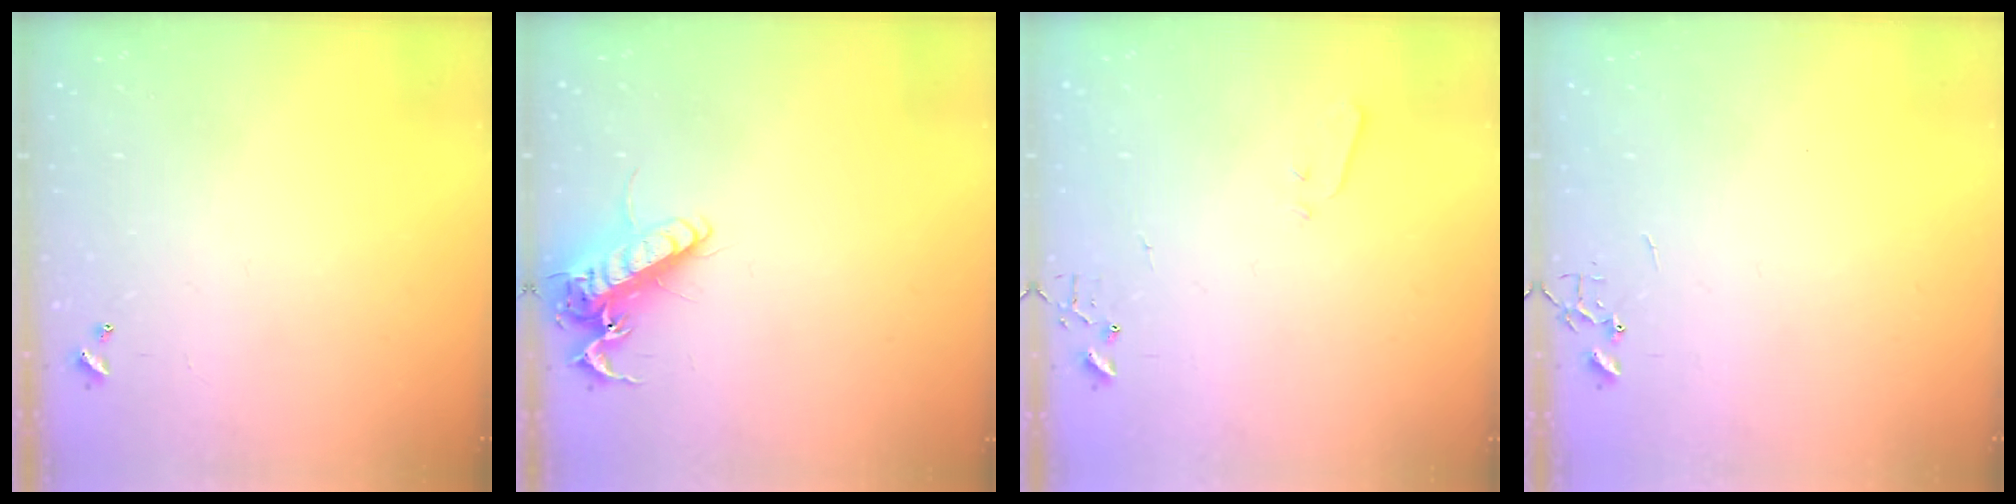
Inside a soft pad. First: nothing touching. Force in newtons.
{"total": 12.8, "press": 12.6, "slide": 2.4}
{"total": 3.3, "press": 3.3, "slide": 0.4}
{"total": 0.0}